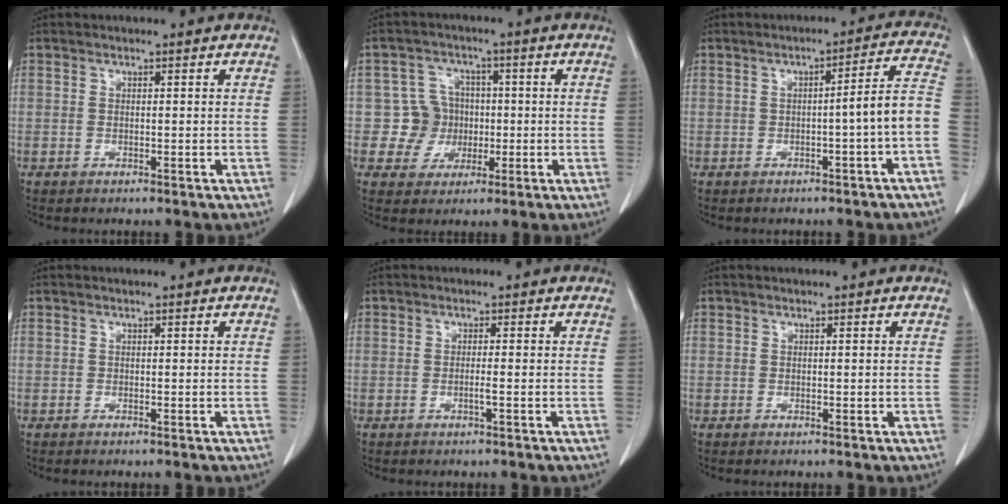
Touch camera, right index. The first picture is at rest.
{"total": 5.8, "force": [-0.5, 5.7, 0.3], "torque": [0.006, 0.017, -0.004]}
{"total": 6.3, "force": [-2.0, -0.9, 5.9], "torque": [-0.069, 0.017, -0.028]}
{"total": 0.0}
{"total": 1.1, "force": [-0.4, -0.2, 1.0], "torque": [-0.020, -0.001, -0.009]}
{"total": 0.0}